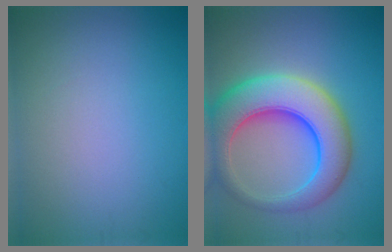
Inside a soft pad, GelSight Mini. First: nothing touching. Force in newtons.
{"total": 9.5, "press": 9.5, "slide": 0.3}